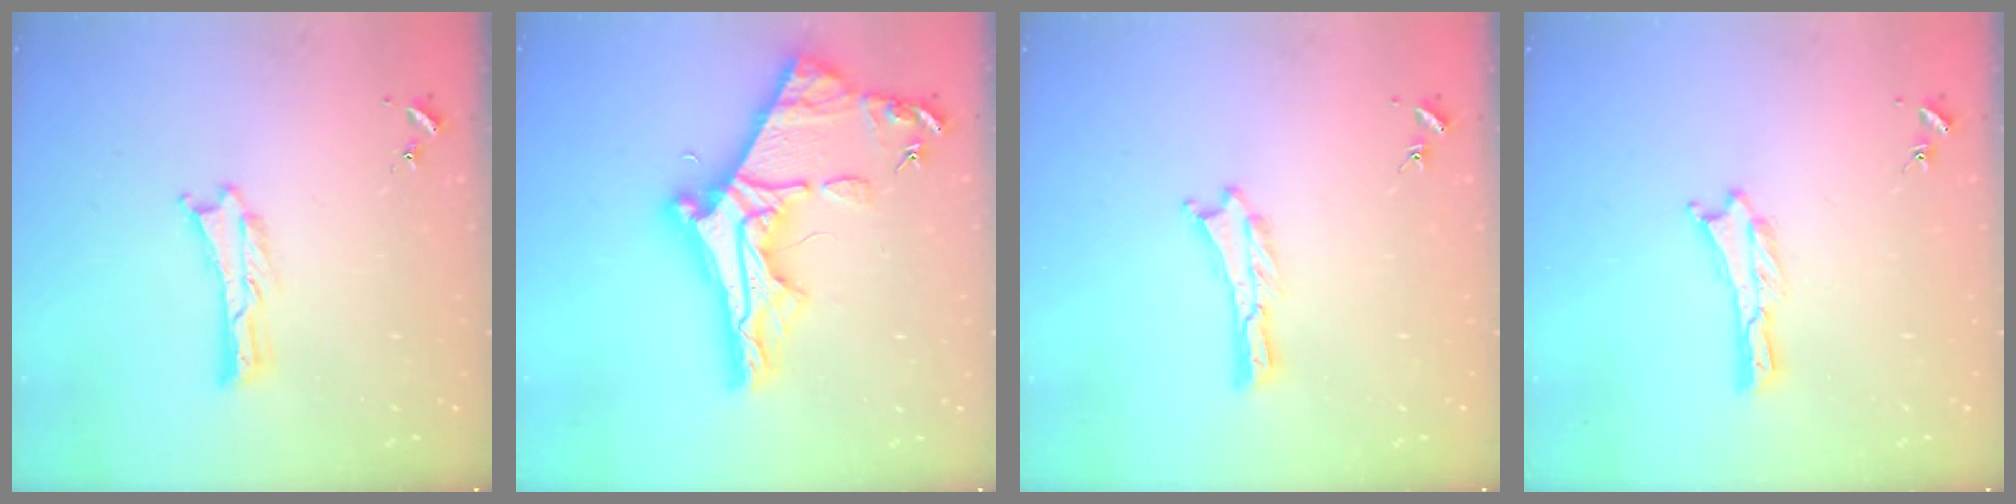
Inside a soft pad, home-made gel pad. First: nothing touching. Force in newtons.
{"total": 11.4, "press": 11.3, "slide": 1.0}
{"total": 0.0}
{"total": 0.0}